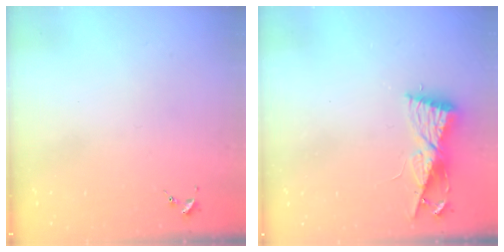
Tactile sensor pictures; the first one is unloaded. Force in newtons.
{"total": 8.5, "press": 8.5, "slide": 0.7}